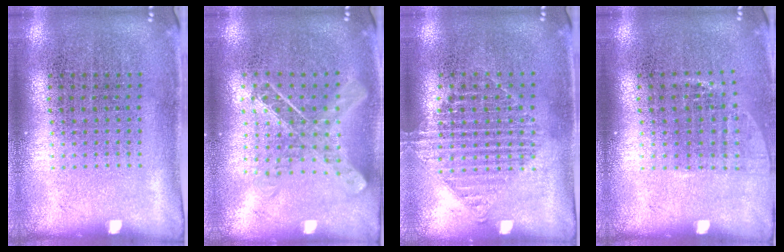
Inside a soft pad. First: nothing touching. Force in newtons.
{"total": 0.9, "press": 0.9, "slide": 0.0}
{"total": 1.1, "press": 1.1, "slide": 0.3}
{"total": 1.0, "press": 0.9, "slide": 0.6}